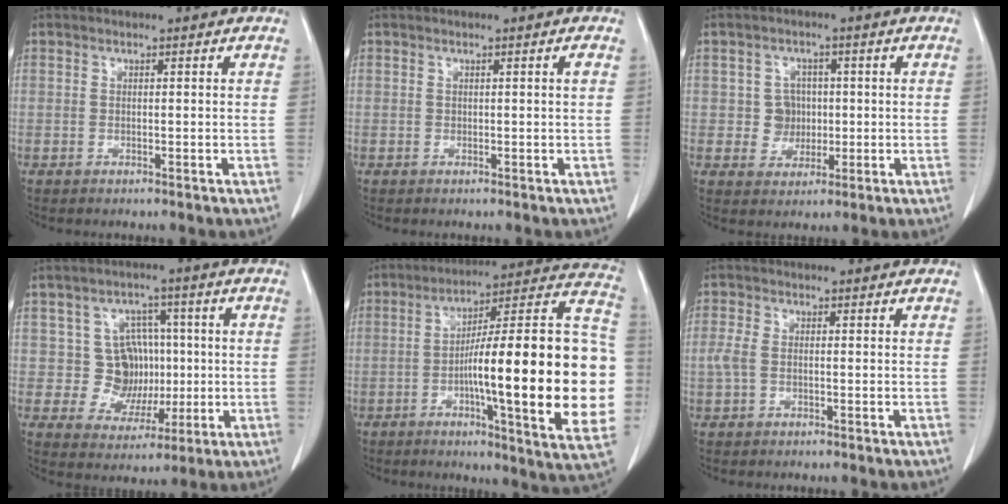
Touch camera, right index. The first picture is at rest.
{"total": 0.6, "force": [0.1, -0.1, 0.5], "torque": [-0.008, 0.000, 0.003]}
{"total": 4.0, "force": [0.1, 3.9, 0.9], "torque": [-0.007, 0.010, 0.007]}
{"total": 7.7, "force": [0.6, 7.2, 2.7], "torque": [-0.032, 0.025, 0.021]}
{"total": 29.4, "force": [-3.3, 2.9, 29.1], "torque": [-0.331, 0.022, -0.058]}
{"total": 2.4, "force": [-0.3, 1.4, 1.9], "torque": [-0.058, 0.006, -0.008]}